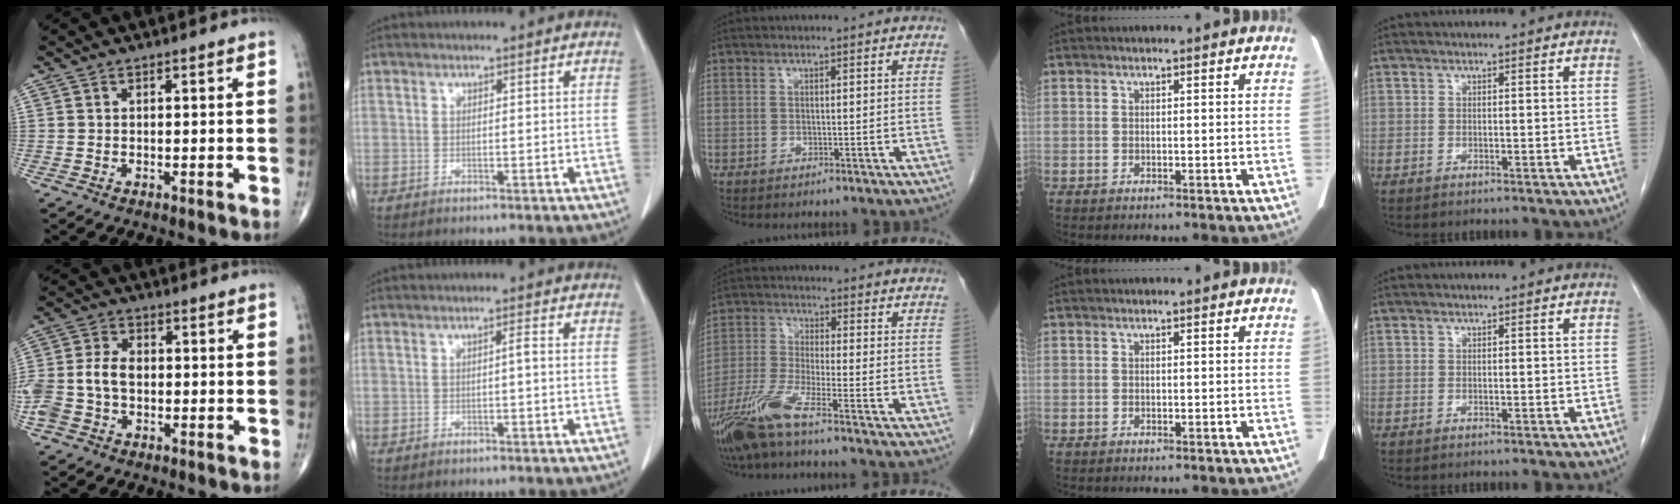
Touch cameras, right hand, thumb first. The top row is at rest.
{"thumb": {"total": 9.0, "force": [-1.2, 6.2, 6.4], "torque": [-0.141, 0.026, -0.026]}, "index": {"total": 0.9, "force": [-0.2, 0.0, 0.8], "torque": [-0.013, 0.001, -0.003]}, "middle": {"total": 8.2, "force": [-5.9, -0.5, 5.6], "torque": [-0.124, -0.030, -0.121]}}